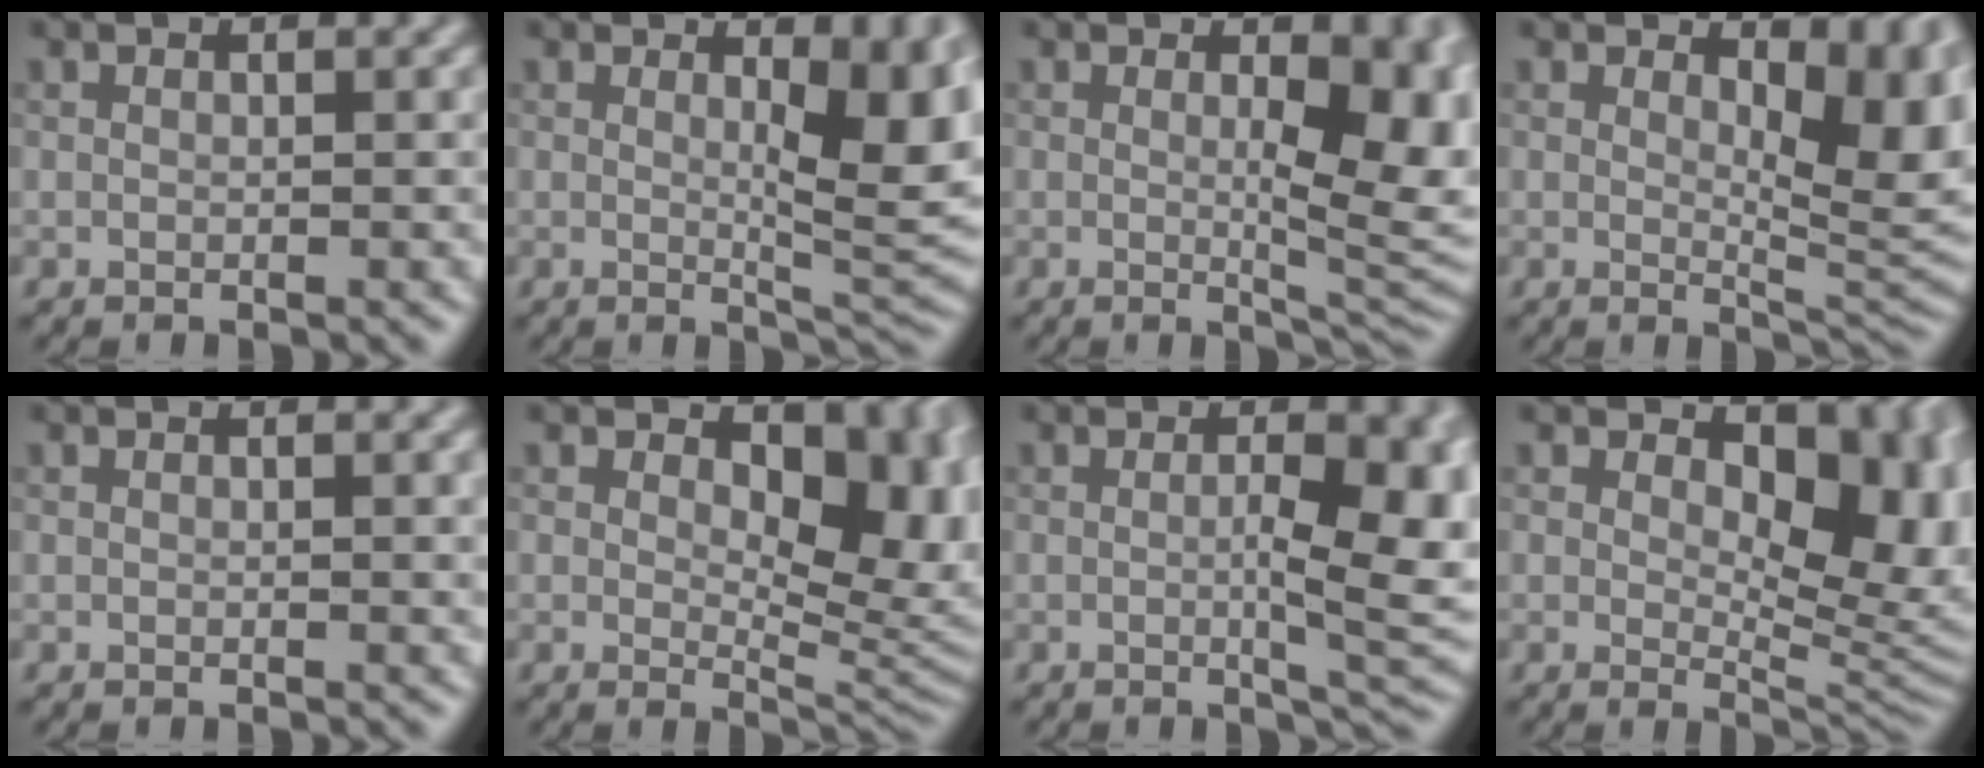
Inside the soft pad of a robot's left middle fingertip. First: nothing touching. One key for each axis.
{"total": 6.9, "fx": 1.3, "fy": 2.4, "fz": 6.3, "tx": -0.082, "ty": -0.013, "tz": 0.027}
{"total": 7.7, "fx": 0.8, "fy": 3.1, "fz": 7.0, "tx": -0.088, "ty": -0.012, "tz": 0.021}
{"total": 6.6, "fx": 2.1, "fy": 3.2, "fz": 5.4, "tx": -0.068, "ty": -0.014, "tz": 0.032}
{"total": 0.8, "fx": 0.1, "fy": 0.2, "fz": 0.8, "tx": -0.008, "ty": 0.000, "tz": 0.000}
{"total": 9.8, "fx": 2.7, "fy": 5.4, "fz": 7.7, "tx": -0.102, "ty": -0.015, "tz": 0.043}
{"total": 6.8, "fx": -0.1, "fy": 1.7, "fz": 6.6, "tx": -0.092, "ty": -0.009, "tz": 0.002}
{"total": 11.1, "fx": 2.9, "fy": 6.0, "fz": 8.8, "tx": -0.111, "ty": -0.015, "tz": 0.048}